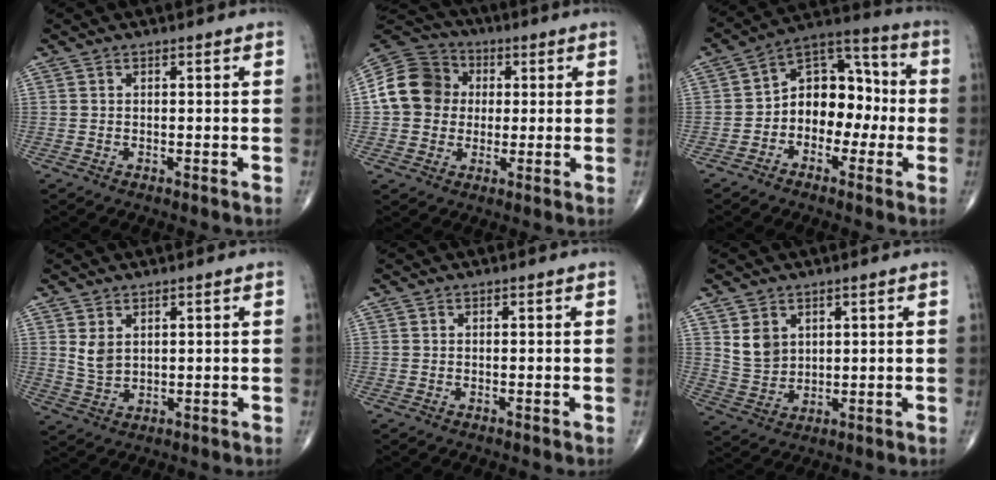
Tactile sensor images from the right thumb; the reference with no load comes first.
{"total": 13.1, "force": [1.0, 11.5, 6.1], "torque": [-0.101, 0.023, 0.009]}
{"total": 12.5, "force": [-1.9, 8.9, 8.6], "torque": [-0.090, 0.050, -0.047]}
{"total": 3.8, "force": [1.6, 2.4, 2.5], "torque": [-0.042, -0.012, 0.040]}
{"total": 0.0}
{"total": 5.8, "force": [2.5, 4.3, 2.9], "torque": [-0.039, -0.019, 0.060]}